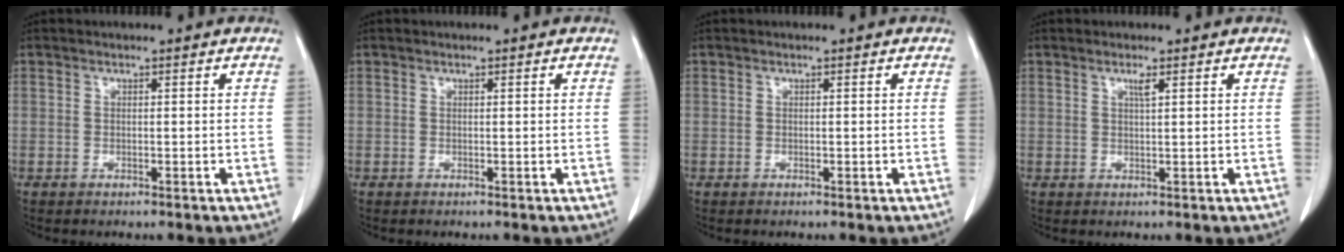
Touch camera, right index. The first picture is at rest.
{"total": 0.0}
{"total": 0.0}
{"total": 1.3, "force": [0.7, -0.1, 1.1], "torque": [-0.023, -0.001, 0.013]}